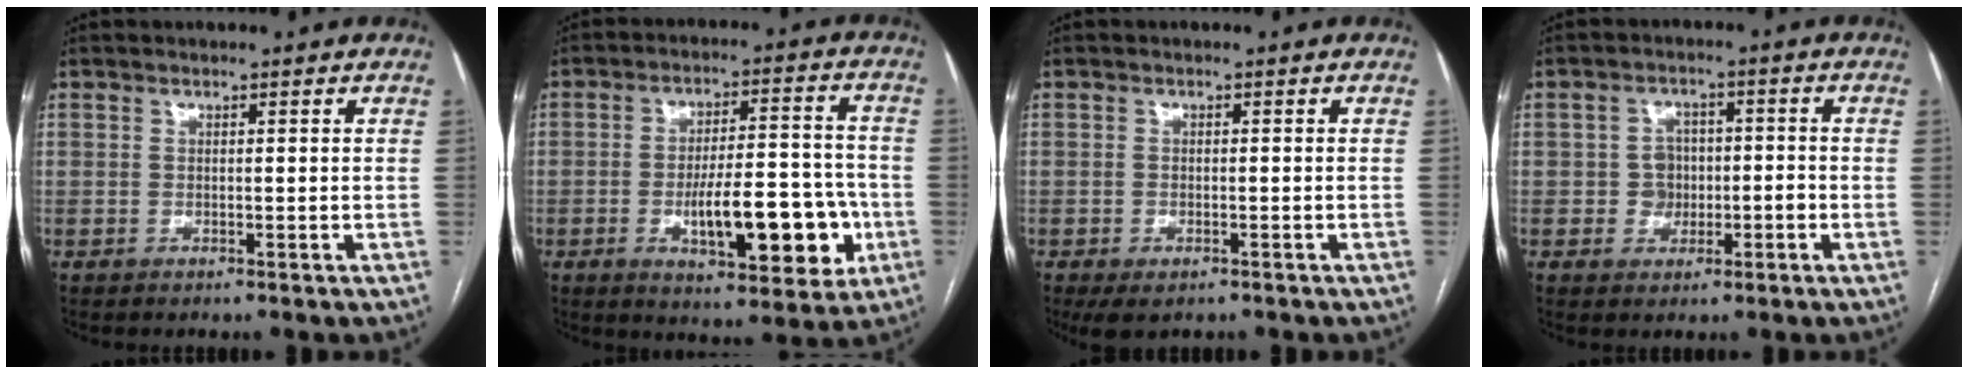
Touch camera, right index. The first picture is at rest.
{"total": 14.1, "force": [-3.9, 4.6, 12.7], "torque": [-0.188, 0.014, -0.051]}
{"total": 3.5, "force": [-2.3, 1.7, 2.0], "torque": [-0.036, -0.008, -0.028]}
{"total": 3.9, "force": [-0.8, 3.6, 1.3], "torque": [-0.014, 0.013, -0.009]}